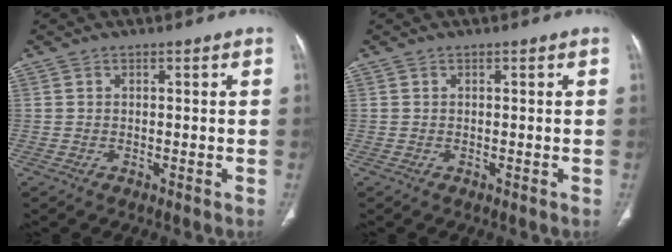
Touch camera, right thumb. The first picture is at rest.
{"total": 0.0}